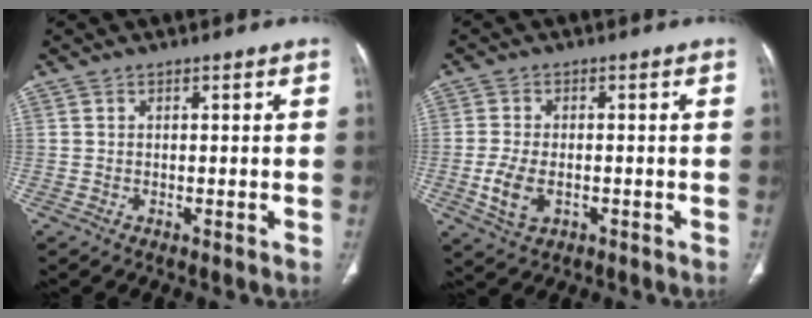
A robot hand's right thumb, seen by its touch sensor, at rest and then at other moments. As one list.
[{"total": 5.9, "force": [-1.5, 3.5, 4.4], "torque": [-0.095, -0.002, -0.024]}]